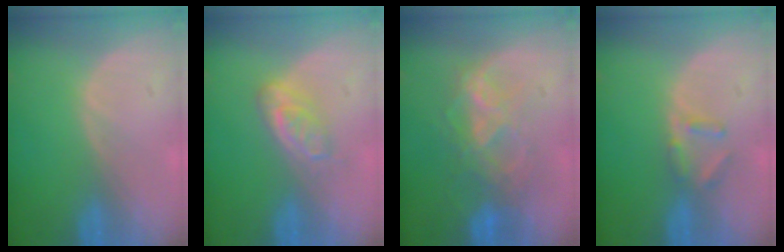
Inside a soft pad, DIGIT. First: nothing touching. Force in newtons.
{"total": 4.8, "press": 4.2, "slide": 2.4}
{"total": 6.9, "press": 6.6, "slide": 1.9}
{"total": 2.8, "press": 2.7, "slide": 0.4}